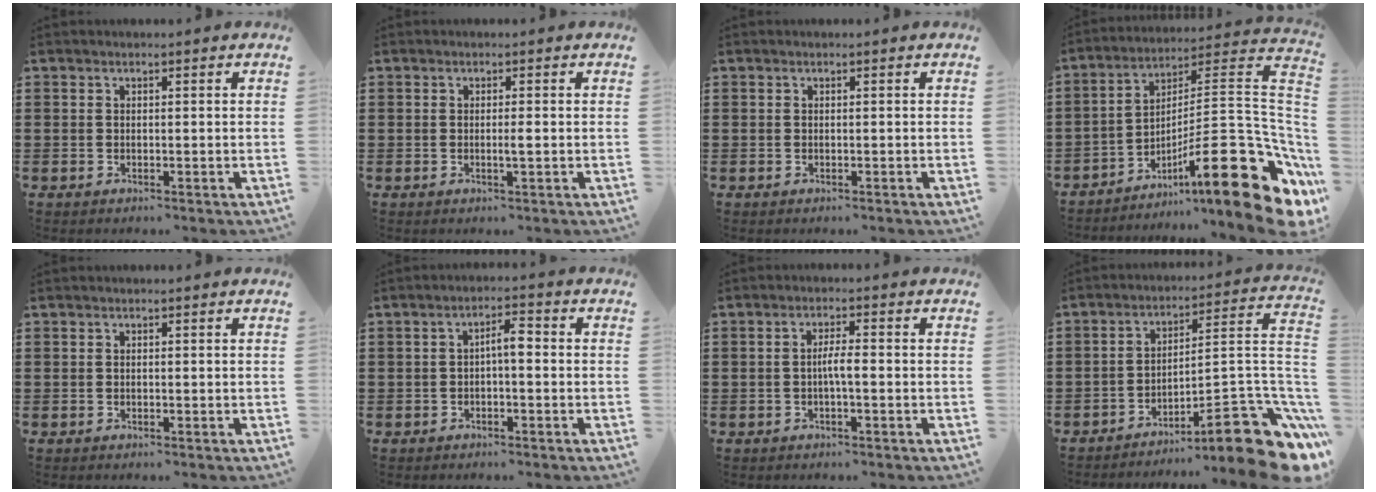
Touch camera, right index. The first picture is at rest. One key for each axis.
{"total": 1.2, "fx": -0.2, "fy": 0.0, "fz": 1.2, "tx": -0.022, "ty": -0.002, "tz": -0.004}
{"total": 0.0}
{"total": 18.9, "fx": -7.9, "fy": 4.2, "fz": 16.7, "tx": -0.243, "ty": 0.001, "tz": -0.129}
{"total": 0.0}
{"total": 2.9, "fx": -0.5, "fy": 0.8, "fz": 2.8, "tx": -0.052, "ty": 0.008, "tz": -0.012}
{"total": 2.6, "fx": -0.6, "fy": 0.3, "fz": 2.5, "tx": -0.052, "ty": -0.003, "tz": -0.013}
{"total": 11.9, "fx": -7.2, "fy": 2.7, "fz": 9.1, "tx": -0.116, "ty": -0.003, "tz": -0.127}